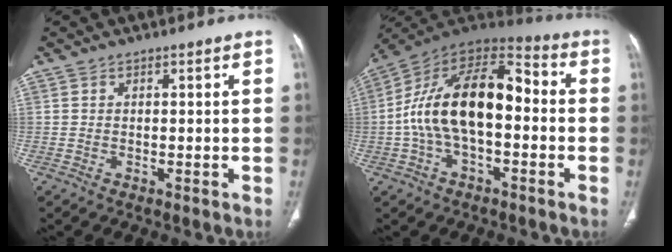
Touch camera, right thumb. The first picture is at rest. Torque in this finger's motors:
{"motor_torque": [2.69, 2.32, 1.63, -1.14, 0.61]}